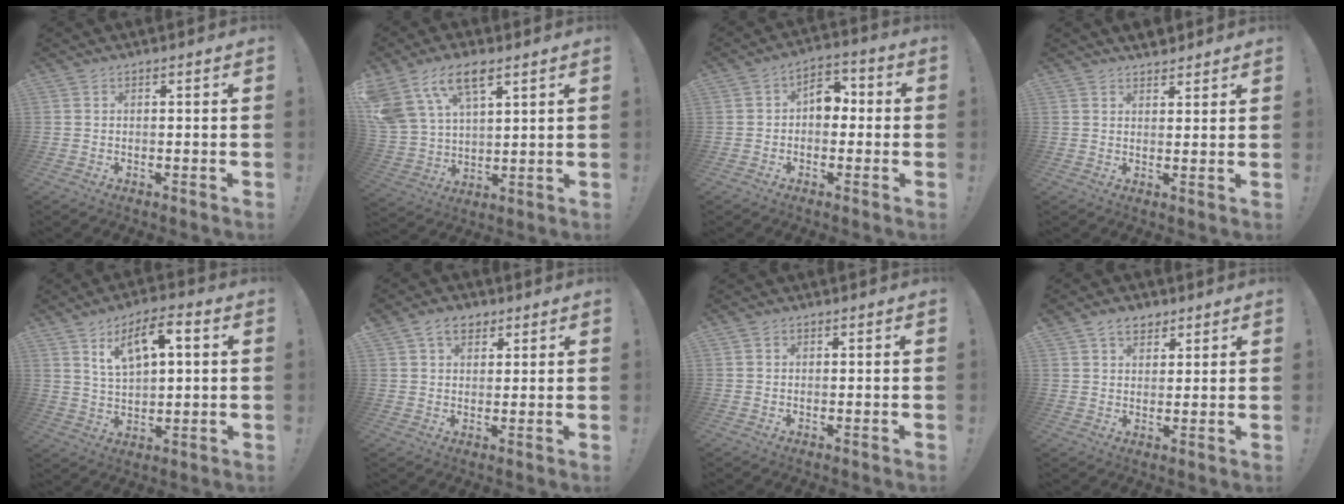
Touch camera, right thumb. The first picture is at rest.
{"total": 14.0, "force": [8.4, 7.4, 8.5], "torque": [-0.166, -0.036, 0.158]}
{"total": 7.4, "force": [-0.6, 5.7, 4.7], "torque": [-0.063, 0.020, -0.008]}
{"total": 3.2, "force": [2.9, 1.2, 0.5], "torque": [0.003, -0.022, 0.053]}
{"total": 10.9, "force": [4.7, 5.0, 8.5], "torque": [-0.139, -0.006, 0.083]}
{"total": 6.8, "force": [3.7, 4.7, 3.2], "torque": [-0.044, -0.006, 0.068]}
{"total": 0.7, "force": [0.3, 0.6, 0.0], "torque": [0.006, -0.001, 0.005]}
{"total": 6.0, "force": [3.8, 4.1, 2.3], "torque": [-0.029, -0.011, 0.068]}